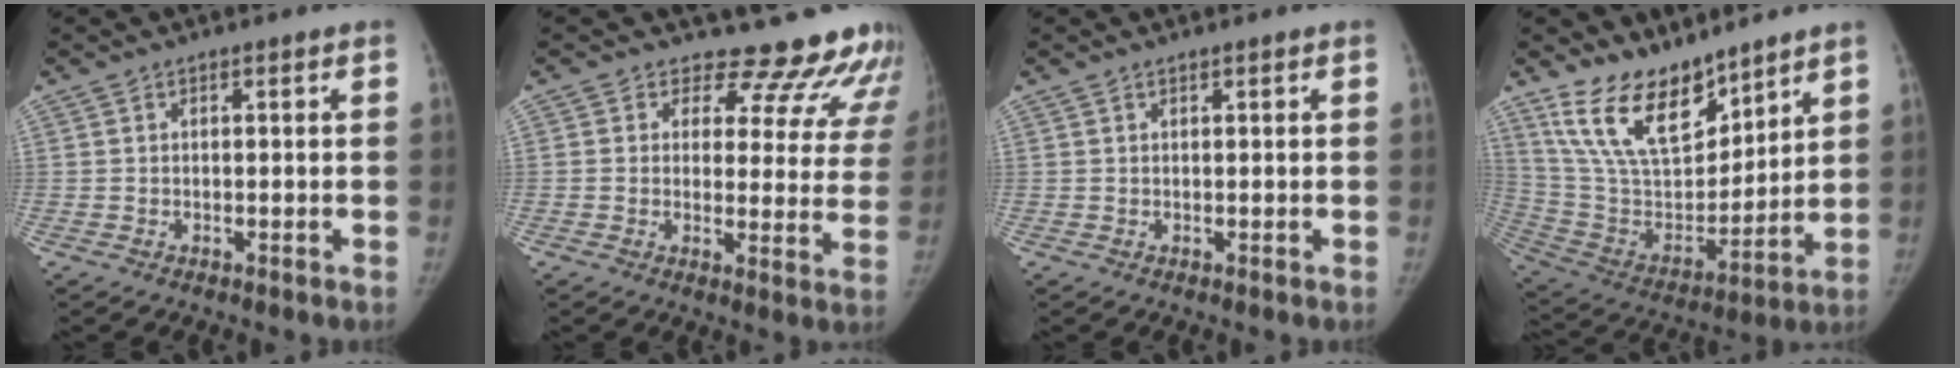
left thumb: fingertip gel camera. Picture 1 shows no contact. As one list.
[{"total": 15.1, "force": [13.8, 5.6, 2.6], "torque": [0.020, -0.107, 0.140]}, {"total": 0.0}, {"total": 18.1, "force": [13.4, 8.0, 9.2], "torque": [-0.125, -0.074, 0.264]}]